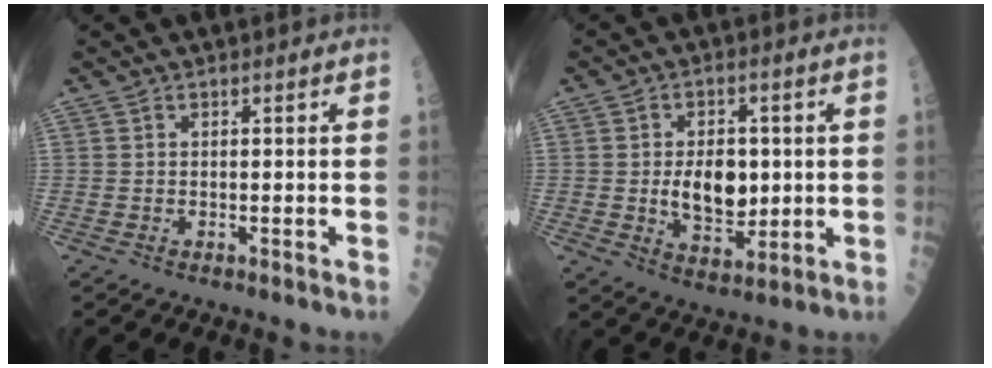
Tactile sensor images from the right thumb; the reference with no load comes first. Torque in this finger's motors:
{"motor_torque": [0.32, 0.50, 0.44, -0.28, 0.02]}